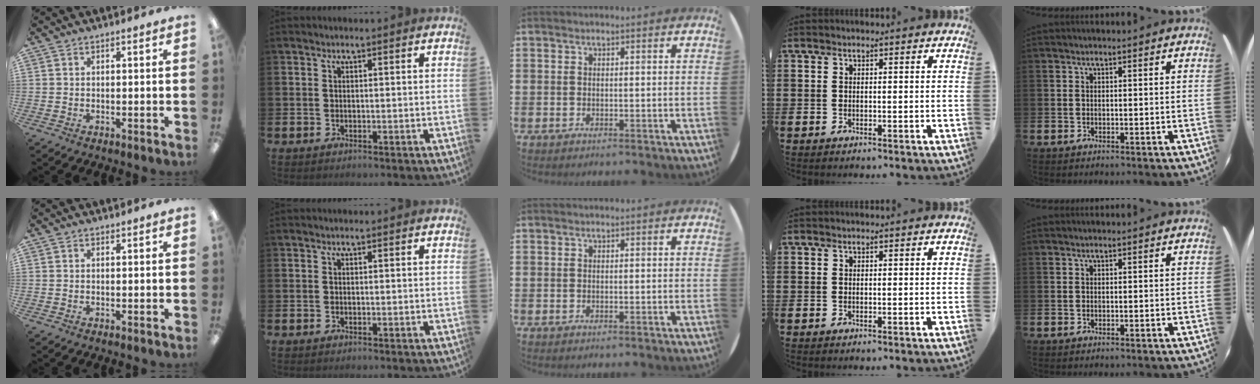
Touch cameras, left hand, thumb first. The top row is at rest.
{}